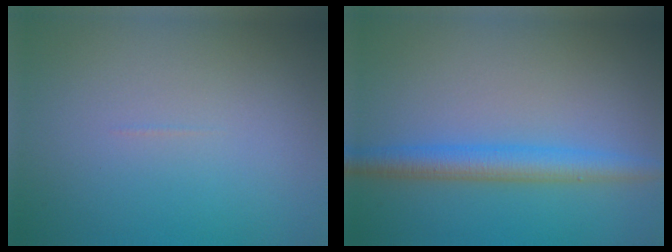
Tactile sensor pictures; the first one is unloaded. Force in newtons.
{"total": 3.6, "press": 3.6, "slide": 0.0}